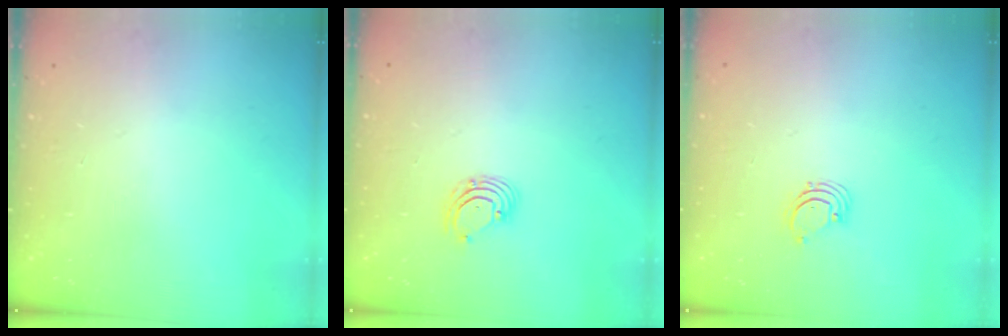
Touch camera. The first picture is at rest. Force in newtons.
{"total": 2.6, "press": 2.6, "slide": 0.1}
{"total": 1.6, "press": 1.6, "slide": 0.1}